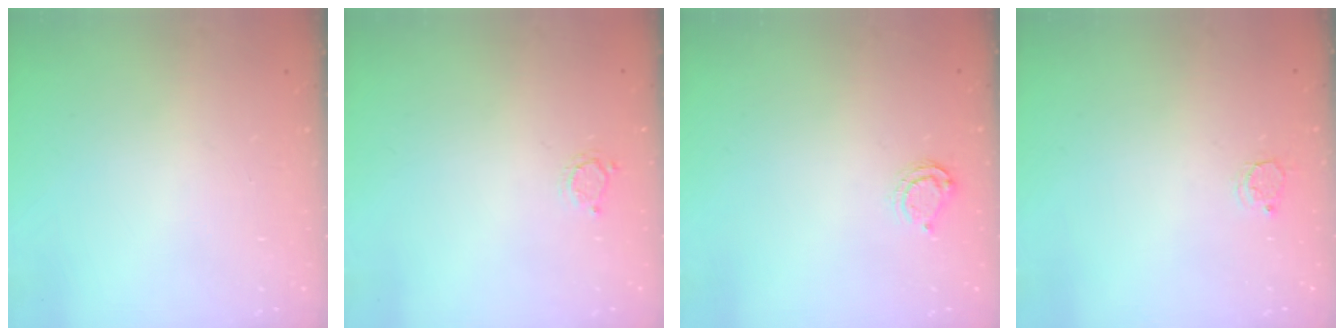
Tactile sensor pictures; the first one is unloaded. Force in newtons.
{"total": 2.6, "press": 2.6, "slide": 0.4}
{"total": 5.3, "press": 5.3, "slide": 0.7}
{"total": 2.7, "press": 2.7, "slide": 0.3}